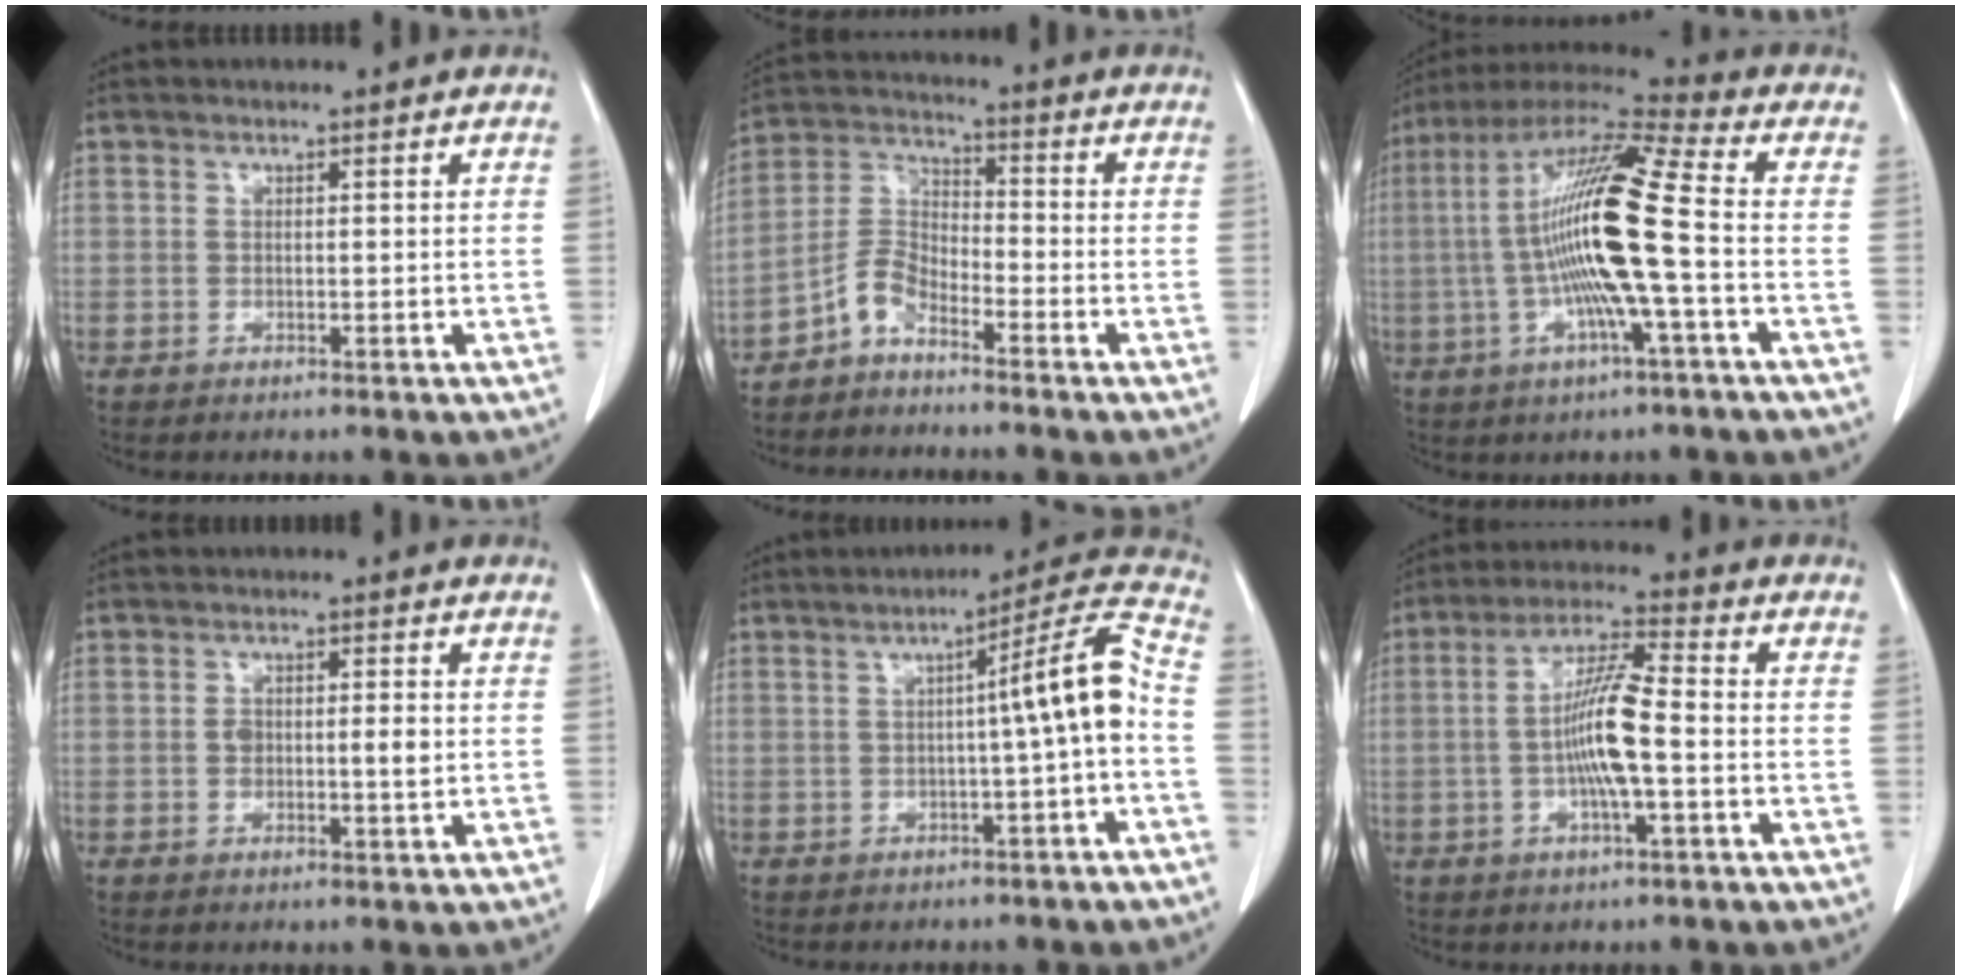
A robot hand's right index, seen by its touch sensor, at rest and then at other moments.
{"total": 5.1, "force": [-4.0, 1.8, 2.6], "torque": [-0.064, 0.001, -0.088]}
{"total": 17.5, "force": [-1.5, 0.7, 17.4], "torque": [-0.339, 0.009, -0.039]}
{"total": 3.7, "force": [0.0, 1.5, 3.4], "torque": [-0.058, 0.005, 0.006]}
{"total": 8.8, "force": [-0.9, -0.8, 8.8], "torque": [-0.122, 0.020, -0.017]}
{"total": 9.4, "force": [-1.2, 1.1, 9.3], "torque": [-0.177, 0.007, -0.027]}